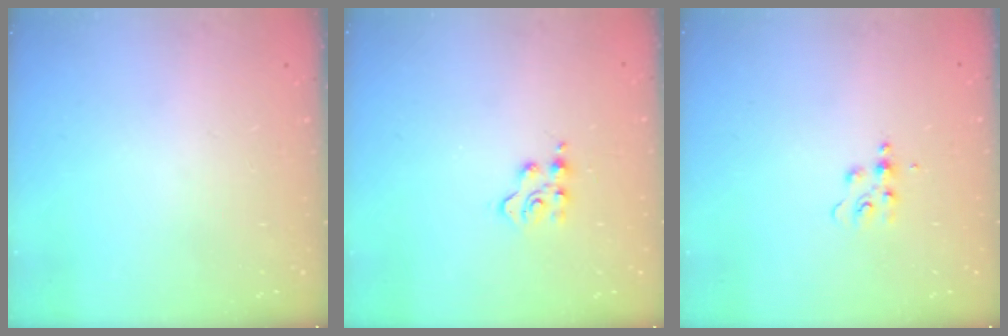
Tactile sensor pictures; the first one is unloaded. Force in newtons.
{"total": 3.3, "press": 3.3, "slide": 0.6}
{"total": 5.7, "press": 5.6, "slide": 0.7}